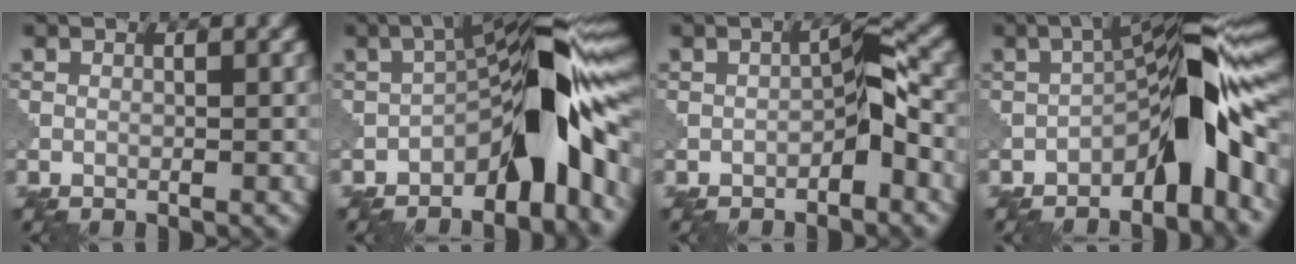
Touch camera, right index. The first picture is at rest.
{"total": 11.4, "force": [-4.0, 4.1, 9.8], "torque": [-0.132, 0.020, -0.078]}
{"total": 3.1, "force": [-1.3, 1.1, 2.6], "torque": [-0.038, 0.012, -0.025]}
{"total": 9.8, "force": [-3.6, 3.2, 8.5], "torque": [-0.108, 0.025, -0.077]}